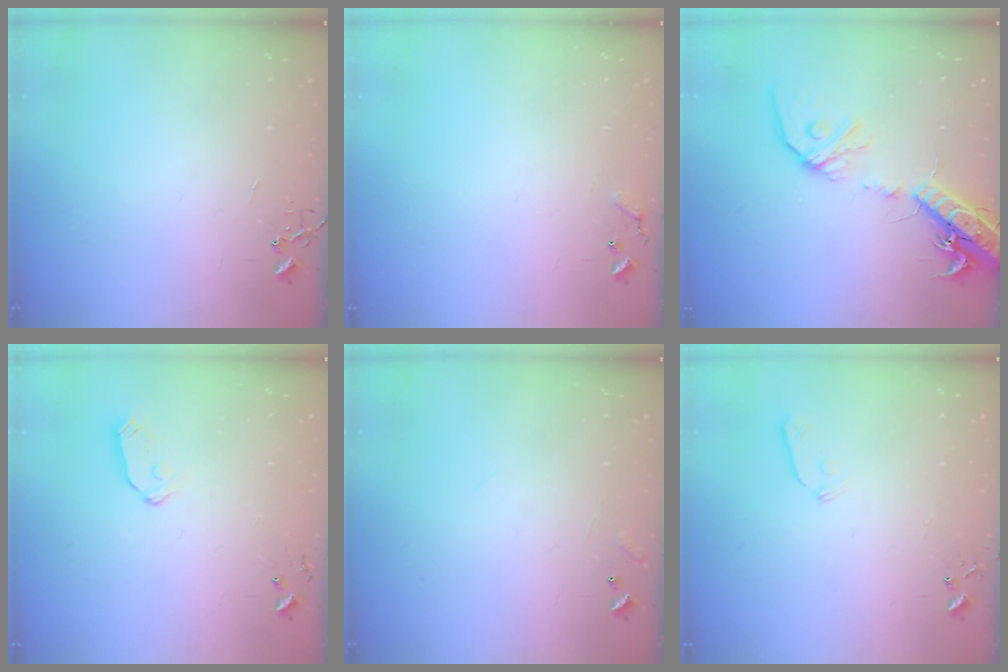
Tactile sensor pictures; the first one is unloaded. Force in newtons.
{"total": 7.7, "press": 7.7, "slide": 0.5}
{"total": 18.3, "press": 17.9, "slide": 3.7}
{"total": 6.8, "press": 6.8, "slide": 0.4}
{"total": 6.9, "press": 6.9, "slide": 0.4}
{"total": 5.4, "press": 5.4, "slide": 0.8}